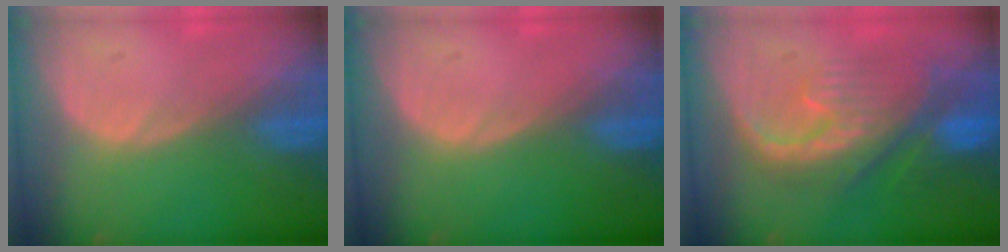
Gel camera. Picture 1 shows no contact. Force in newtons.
{"total": 0.0}
{"total": 9.4, "press": 9.0, "slide": 2.7}